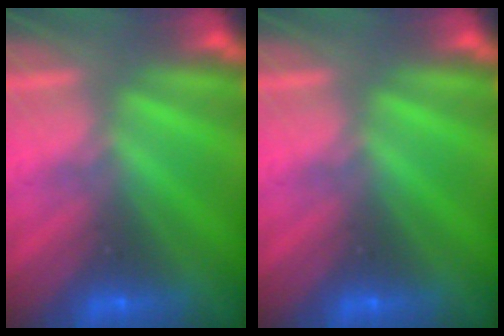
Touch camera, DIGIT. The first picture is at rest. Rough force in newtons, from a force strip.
{"total": 0.0}